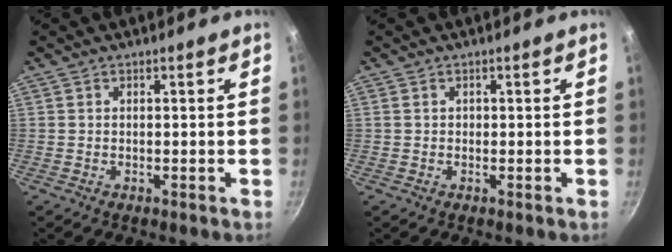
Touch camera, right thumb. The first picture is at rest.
{"total": 0.7, "force": [0.1, 0.6, 0.2], "torque": [0.000, 0.002, 0.001]}